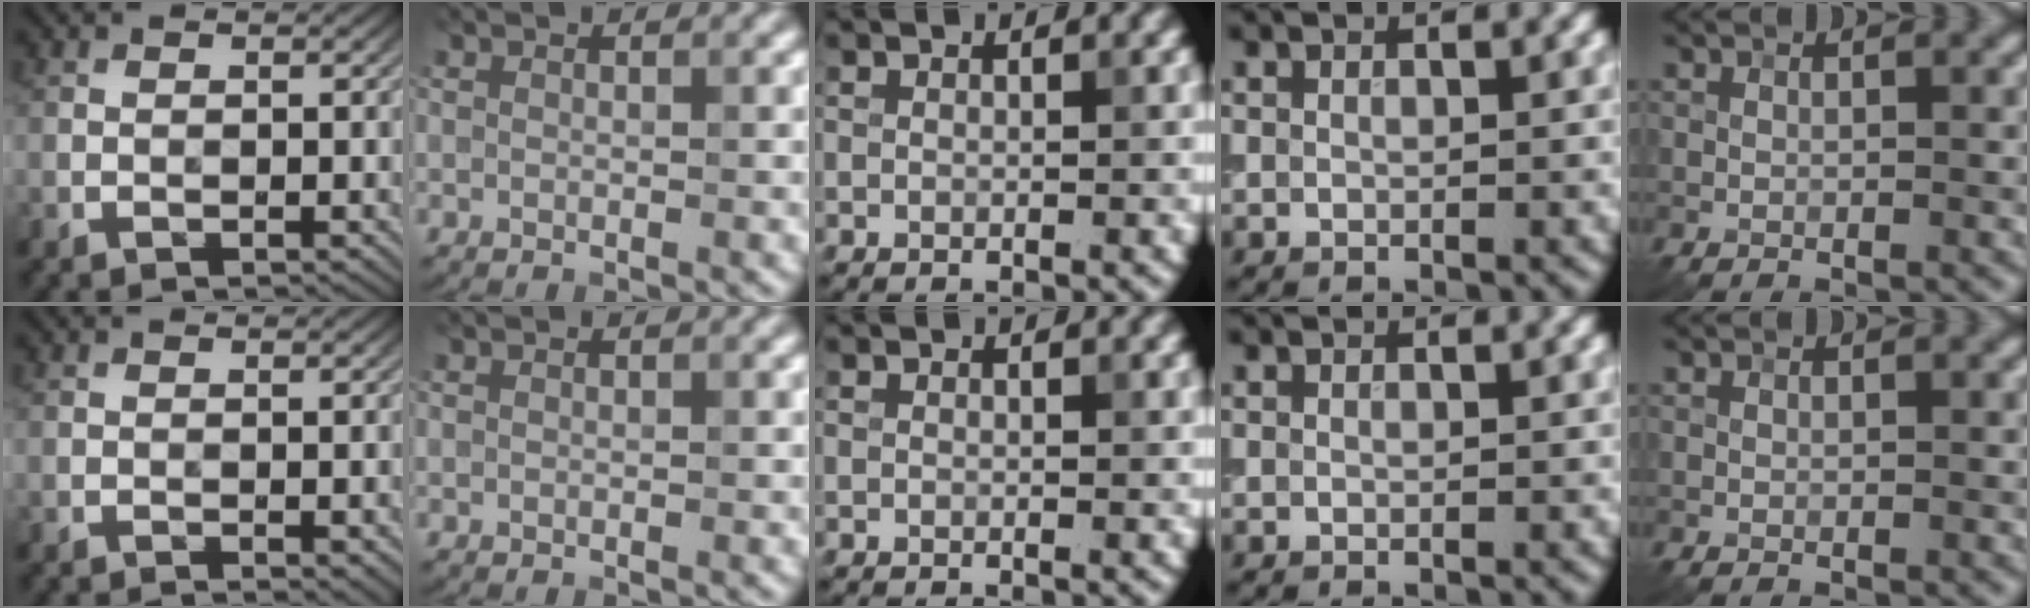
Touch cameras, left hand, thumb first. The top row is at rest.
{"thumb": {"total": 1.3, "force": [-0.6, 0.3, 1.1], "torque": [-0.017, -0.001, -0.007]}}